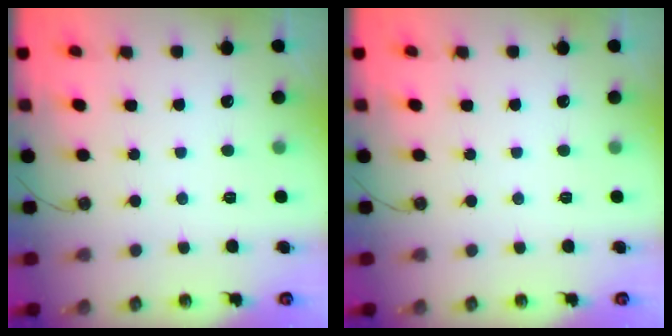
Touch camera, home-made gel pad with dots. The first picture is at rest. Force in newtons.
{"total": 0.0}